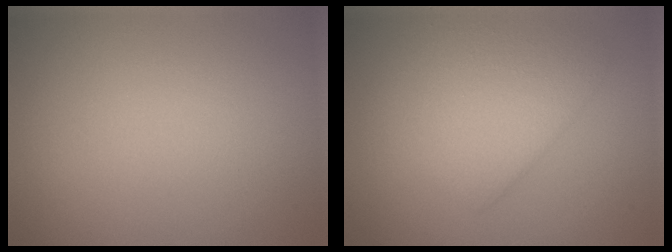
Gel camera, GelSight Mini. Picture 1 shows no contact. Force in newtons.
{"total": 4.1, "press": 4.1, "slide": 0.1}